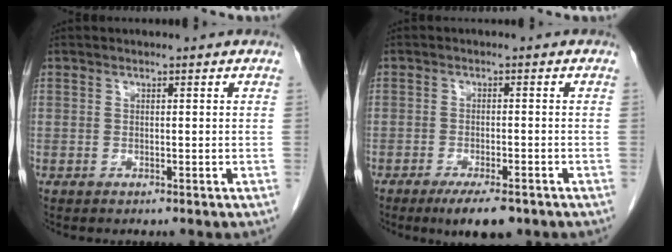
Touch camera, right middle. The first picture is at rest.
{"total": 6.0, "force": [-4.2, 1.5, 4.1], "torque": [-0.062, -0.009, -0.062]}